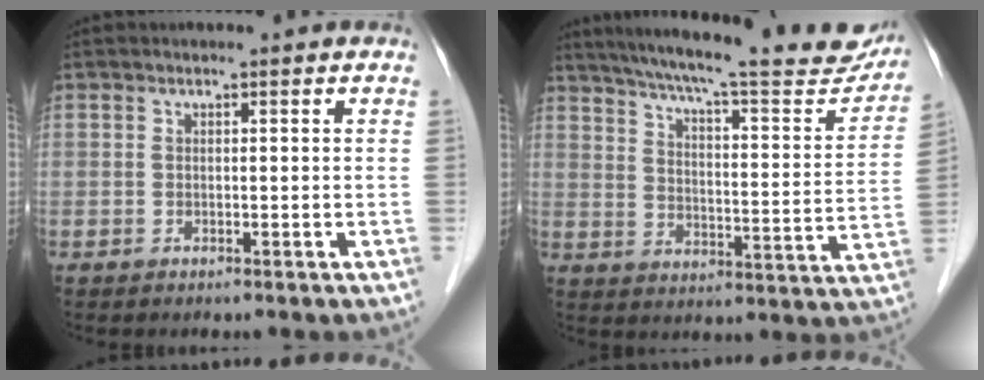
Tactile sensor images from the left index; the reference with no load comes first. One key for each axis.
{"total": 26.0, "fx": 22.7, "fy": 4.1, "fz": 11.9, "tx": -0.181, "ty": -0.033, "tz": 0.289}